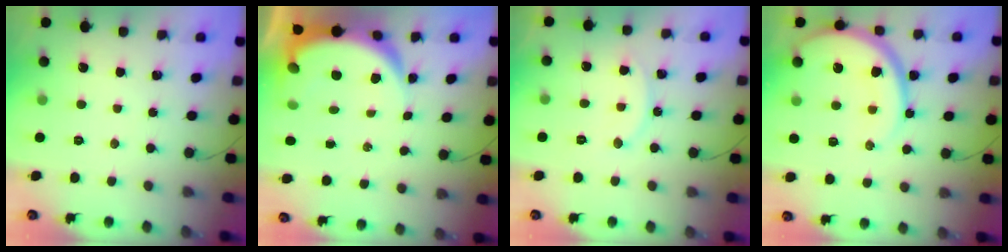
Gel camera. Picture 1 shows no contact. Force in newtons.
{"total": 9.1, "press": 9.0, "slide": 1.1}
{"total": 8.6, "press": 8.6, "slide": 0.6}
{"total": 14.8, "press": 14.7, "slide": 1.4}